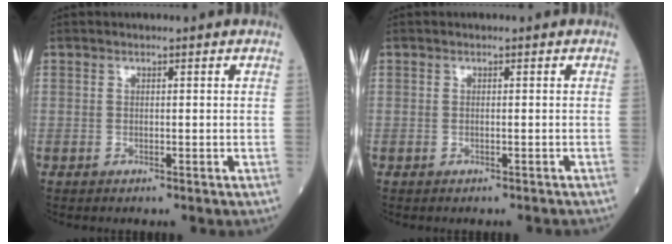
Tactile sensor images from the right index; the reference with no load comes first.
{"total": 1.1, "force": [-0.9, 0.0, 0.7], "torque": [-0.012, -0.001, -0.009]}